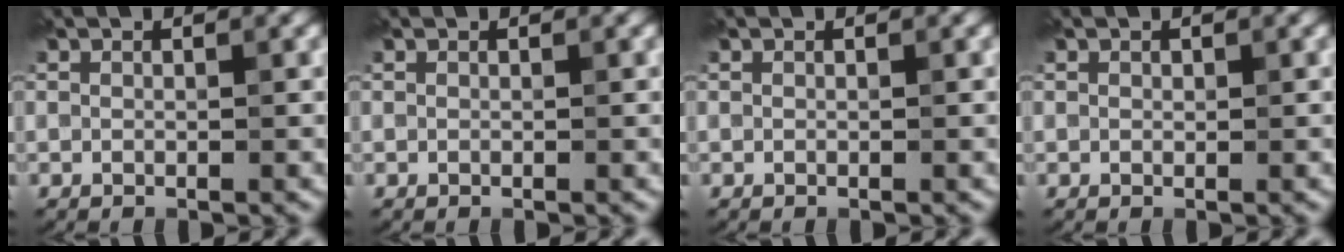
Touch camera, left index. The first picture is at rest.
{"total": 0.0}
{"total": 0.0}
{"total": 0.0}